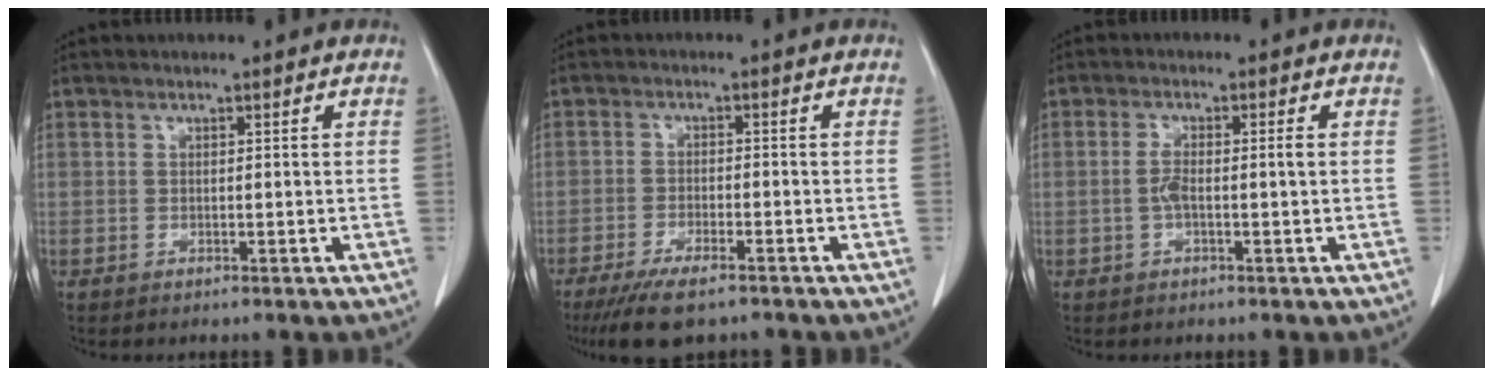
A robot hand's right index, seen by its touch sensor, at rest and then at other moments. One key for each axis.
{"total": 7.6, "fx": -5.7, "fy": 1.7, "fz": 4.7, "tx": -0.085, "ty": -0.018, "tz": -0.092}
{"total": 3.1, "fx": -0.4, "fy": 0.4, "fz": 3.1, "tx": -0.063, "ty": 0.005, "tz": -0.008}